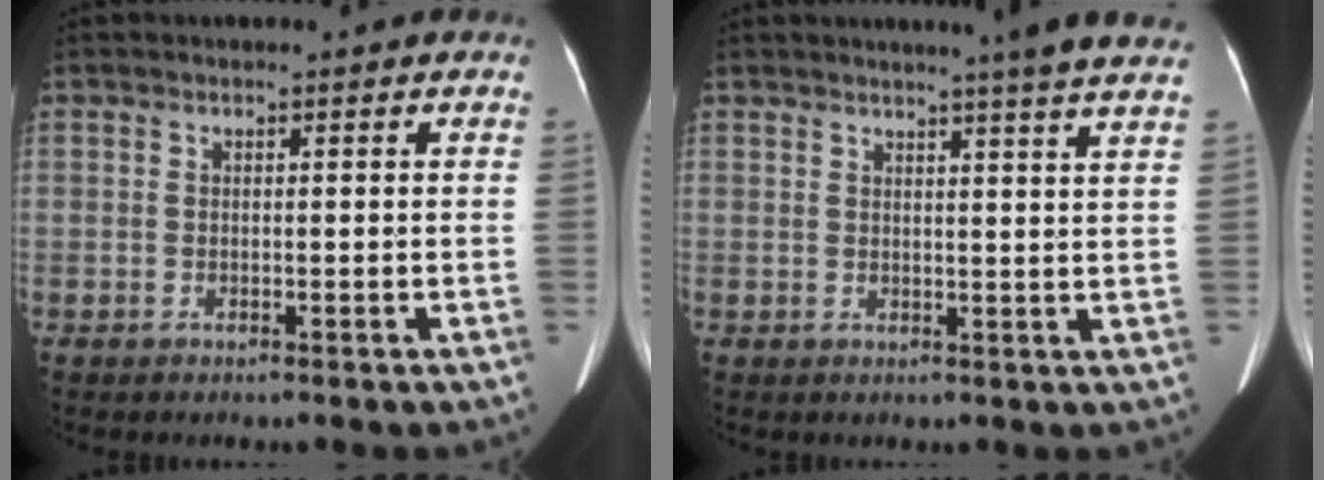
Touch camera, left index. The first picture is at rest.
{"total": 8.3, "force": [7.0, -1.3, 4.1], "torque": [-0.051, -0.006, 0.064]}